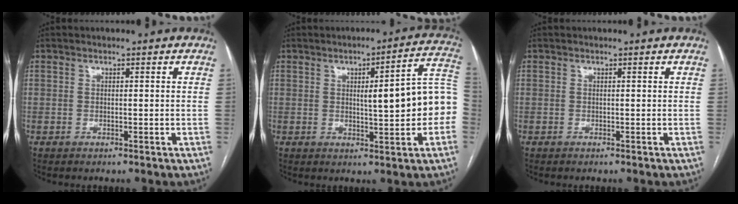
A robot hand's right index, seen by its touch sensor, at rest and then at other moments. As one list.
[{"total": 11.3, "force": [-0.5, 1.9, 11.2], "torque": [-0.133, 0.029, -0.005]}, {"total": 0.0}]